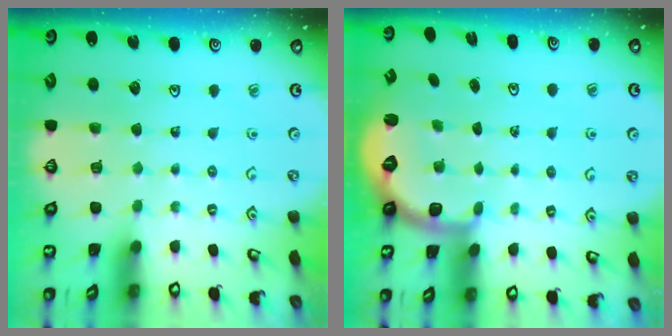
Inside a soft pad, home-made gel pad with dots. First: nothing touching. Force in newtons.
{"total": 2.6, "press": 1.6, "slide": 2.1}